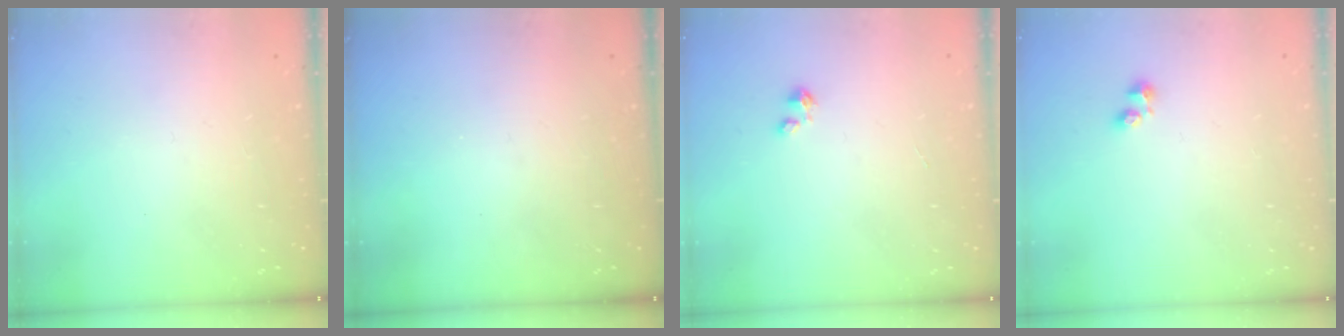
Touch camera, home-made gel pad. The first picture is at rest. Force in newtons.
{"total": 0.0}
{"total": 0.8, "press": 0.7, "slide": 0.3}
{"total": 1.8, "press": 1.7, "slide": 0.4}